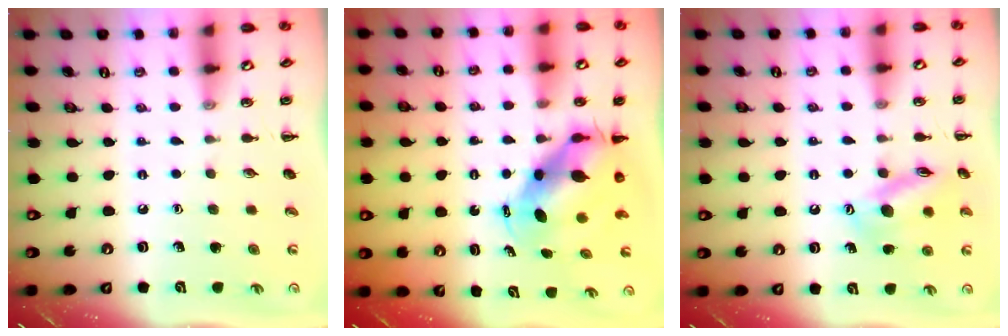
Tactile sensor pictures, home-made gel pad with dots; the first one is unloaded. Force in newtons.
{"total": 6.9, "press": 6.6, "slide": 1.9}
{"total": 13.6, "press": 13.5, "slide": 1.5}